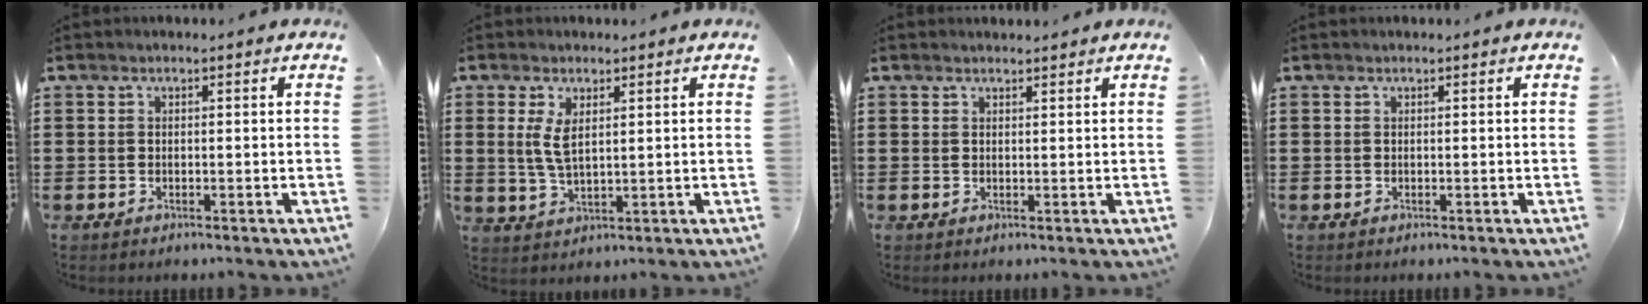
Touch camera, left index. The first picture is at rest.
{"total": 4.3, "force": [1.4, 1.7, 3.7], "torque": [-0.095, -0.001, 0.020]}
{"total": 1.2, "force": [1.2, 0.3, -0.1], "torque": [0.000, 0.002, 0.024]}
{"total": 0.0}